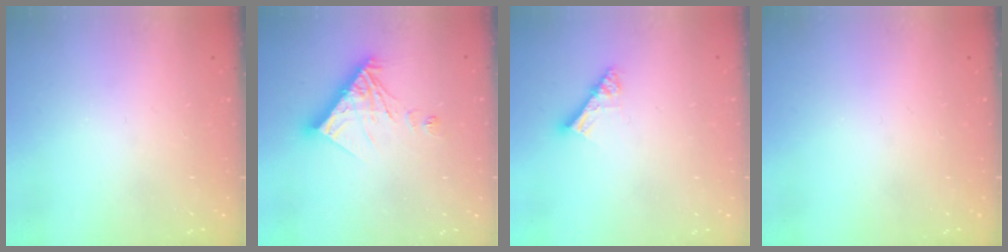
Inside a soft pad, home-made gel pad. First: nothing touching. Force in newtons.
{"total": 11.1, "press": 11.0, "slide": 1.3}
{"total": 7.2, "press": 7.2, "slide": 0.5}
{"total": 0.0}